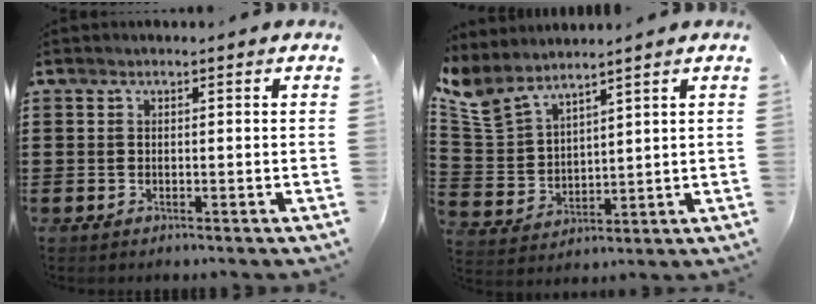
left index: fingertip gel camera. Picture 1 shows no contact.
{"total": 7.0, "force": [6.0, 2.3, 2.7], "torque": [-0.081, -0.021, 0.111]}